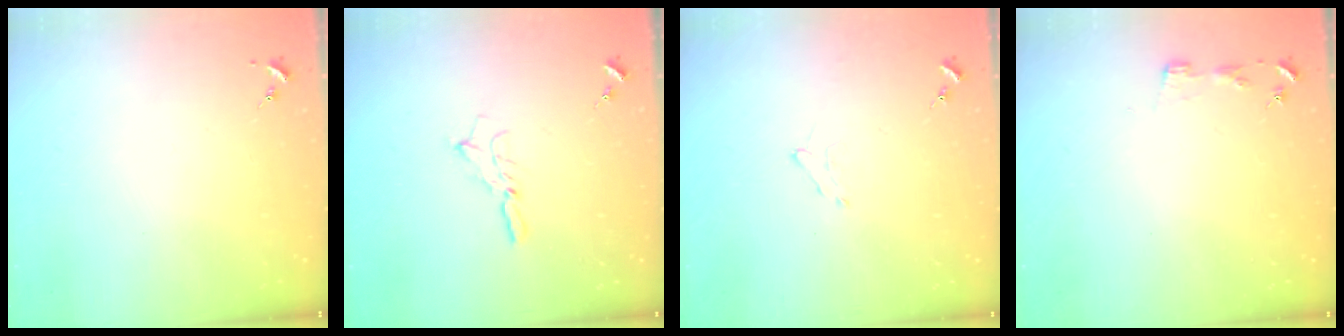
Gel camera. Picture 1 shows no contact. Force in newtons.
{"total": 5.6, "press": 5.6, "slide": 0.2}
{"total": 5.4, "press": 5.3, "slide": 0.8}
{"total": 2.9, "press": 2.9, "slide": 0.3}